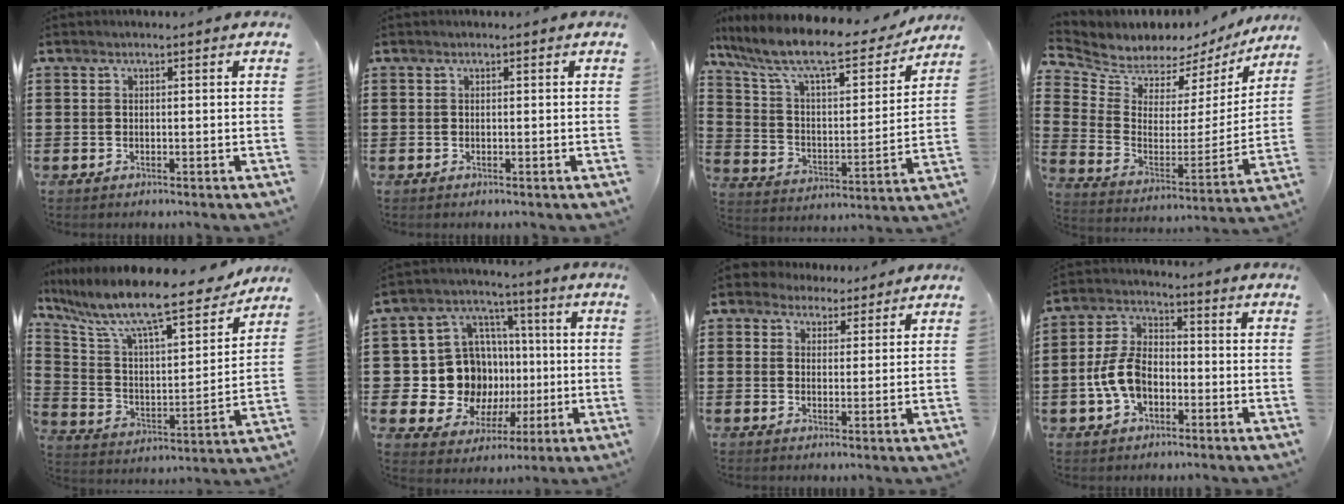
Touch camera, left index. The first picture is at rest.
{"total": 0.0}
{"total": 11.7, "force": [9.6, 1.9, 6.4], "torque": [-0.166, -0.059, 0.162]}
{"total": 5.2, "force": [4.9, 1.6, -0.4], "torque": [-0.032, -0.050, 0.084]}
{"total": 12.4, "force": [10.3, 1.5, 6.8], "torque": [-0.166, -0.074, 0.170]}
{"total": 13.5, "force": [0.1, 12.5, 5.3], "torque": [-0.129, 0.000, 0.018]}
{"total": 3.4, "force": [2.9, 1.8, 0.1], "torque": [-0.016, 0.005, 0.055]}
{"total": 8.3, "force": [-2.2, 5.3, 6.0], "torque": [-0.147, 0.007, -0.049]}